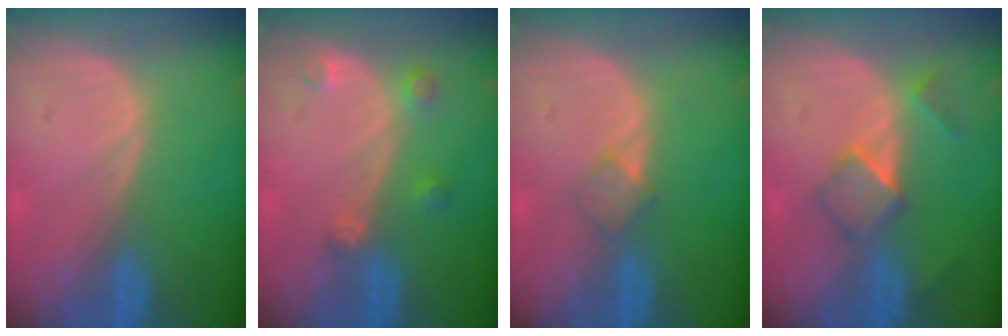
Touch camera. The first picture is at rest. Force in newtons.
{"total": 2.6, "press": 2.6, "slide": 0.3}
{"total": 2.0, "press": 2.0, "slide": 0.2}
{"total": 5.4, "press": 4.7, "slide": 2.5}